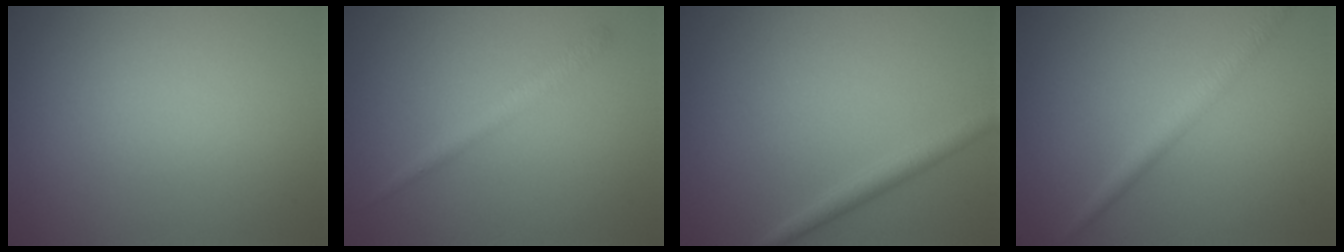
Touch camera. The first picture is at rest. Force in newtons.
{"total": 1.7, "press": 1.7, "slide": 0.1}
{"total": 1.9, "press": 1.9, "slide": 0.2}
{"total": 2.2, "press": 2.2, "slide": 0.1}